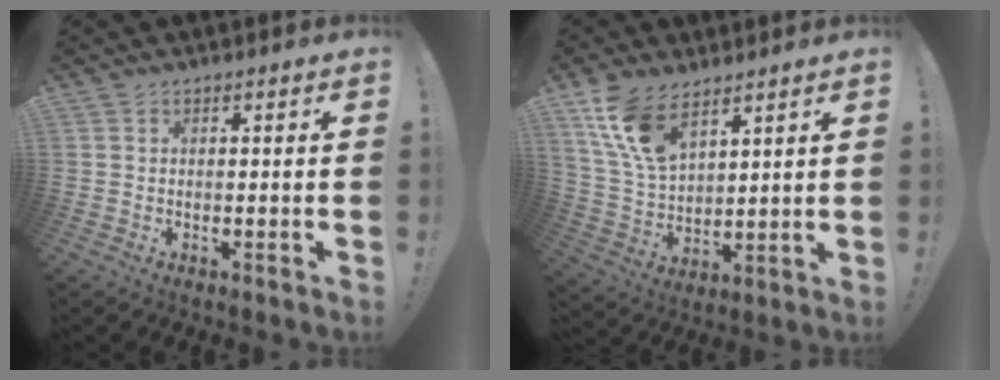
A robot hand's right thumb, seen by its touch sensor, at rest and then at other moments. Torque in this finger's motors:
{"motor_torque": [-0.12, 1.21, 0.96, 0.48, 0.30]}